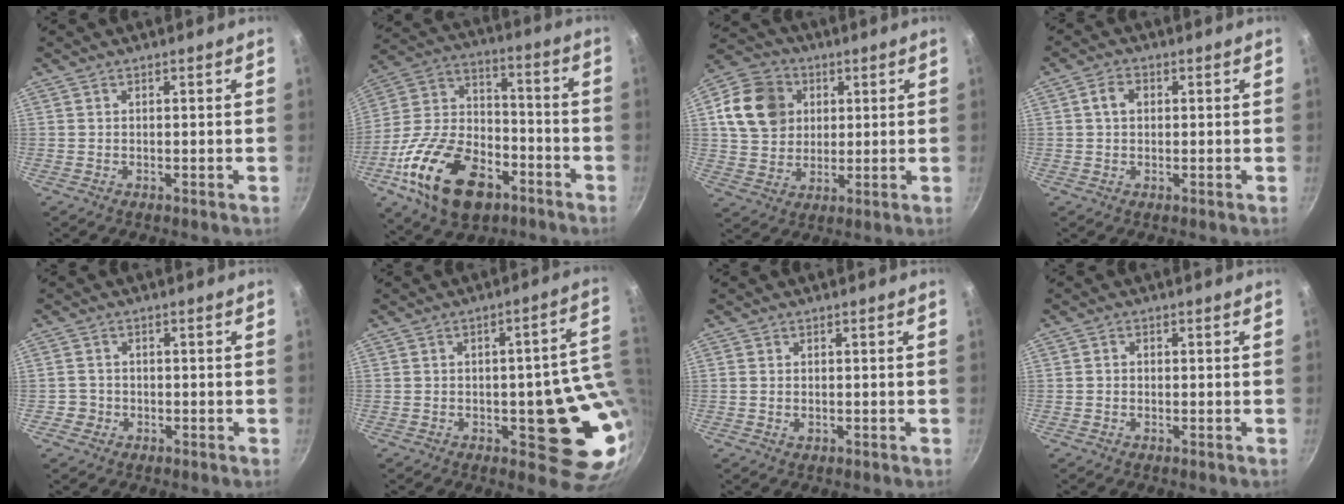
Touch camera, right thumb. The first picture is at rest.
{"total": 23.7, "force": [-11.1, 14.4, 15.2], "torque": [-0.257, 0.061, -0.192]}
{"total": 13.5, "force": [3.6, 11.2, 6.6], "torque": [-0.097, 0.005, 0.062]}
{"total": 3.4, "force": [0.5, 2.5, 2.2], "torque": [-0.030, 0.008, 0.006]}
{"total": 2.6, "force": [-1.0, 2.4, 0.3], "torque": [0.008, 0.015, -0.016]}
{"total": 14.8, "force": [-0.4, 6.3, 13.3], "torque": [-0.101, -0.009, -0.004]}
{"total": 1.1, "force": [-0.2, 0.9, 0.7], "torque": [-0.013, 0.000, -0.004]}
{"total": 1.1, "force": [-0.3, 1.0, 0.5], "torque": [-0.009, 0.004, -0.007]}